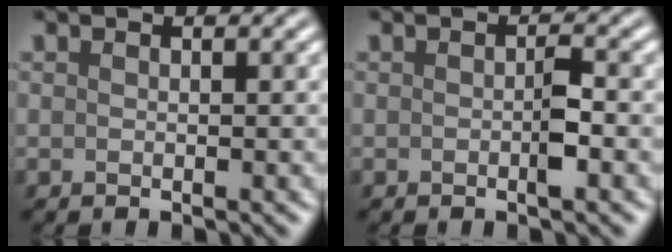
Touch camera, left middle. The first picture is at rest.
{"total": 1.5, "force": [-0.4, 0.2, 1.5], "torque": [-0.024, 0.001, -0.005]}